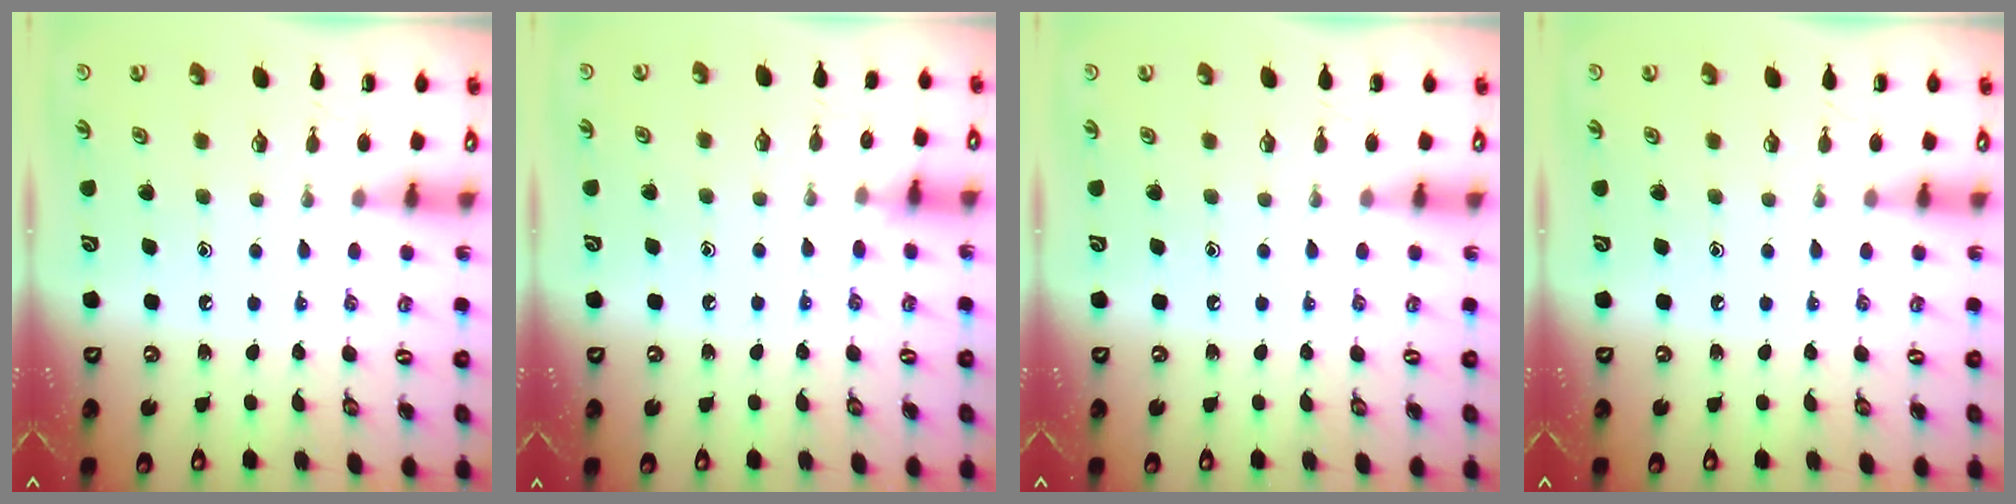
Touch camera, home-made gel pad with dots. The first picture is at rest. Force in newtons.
{"total": 5.9, "press": 5.8, "slide": 0.7}
{"total": 0.0}
{"total": 0.0}